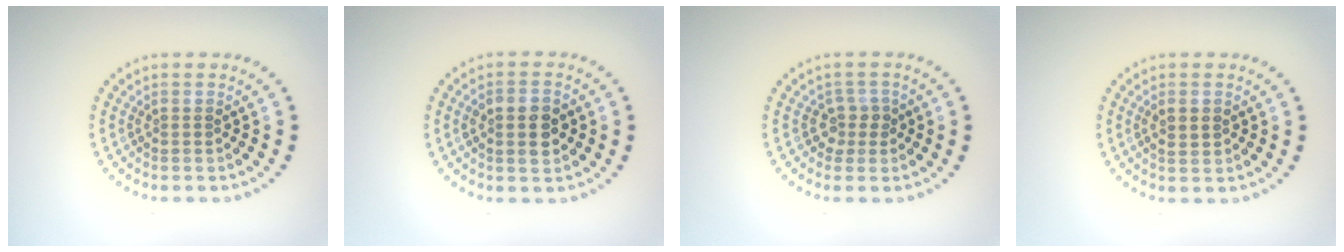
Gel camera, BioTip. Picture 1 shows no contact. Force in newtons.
{"total": 3.0, "press": 3.0, "slide": 0.3}
{"total": 1.7, "press": 1.3, "slide": 1.1}
{"total": 1.3, "press": 1.3, "slide": 0.3}